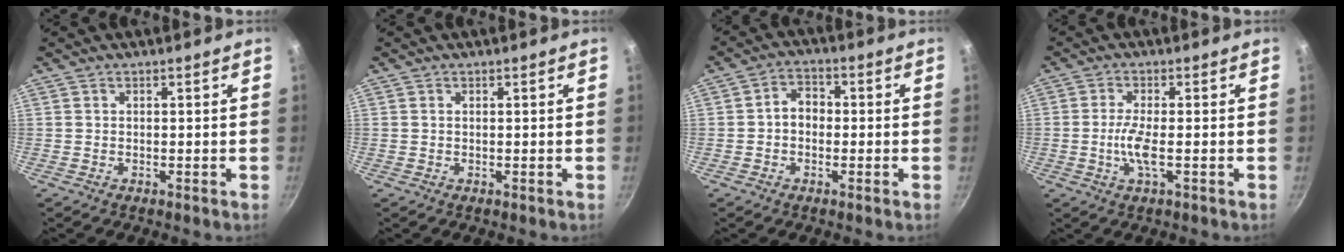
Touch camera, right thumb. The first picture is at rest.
{"total": 0.0}
{"total": 4.6, "force": [-0.5, 3.6, 2.8], "torque": [-0.022, 0.018, -0.018]}
{"total": 4.7, "force": [-1.0, 1.0, 4.4], "torque": [-0.099, 0.003, -0.025]}